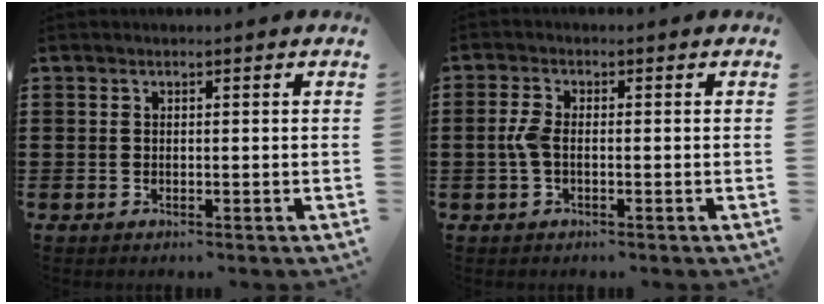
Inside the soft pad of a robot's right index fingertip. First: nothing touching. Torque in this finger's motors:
{"motor_torque": [0.89, 0.26, 0.47, 0.13]}